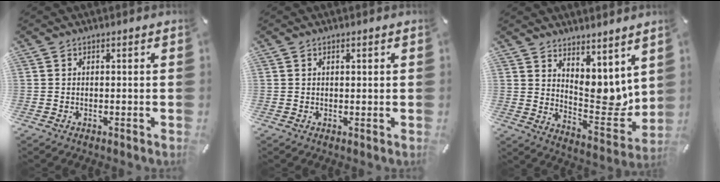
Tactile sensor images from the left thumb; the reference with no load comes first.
{"total": 0.7, "force": [0.3, 0.3, 0.5], "torque": [-0.009, 0.002, 0.005]}
{"total": 8.1, "force": [4.5, 5.5, 3.9], "torque": [-0.027, -0.066, 0.090]}